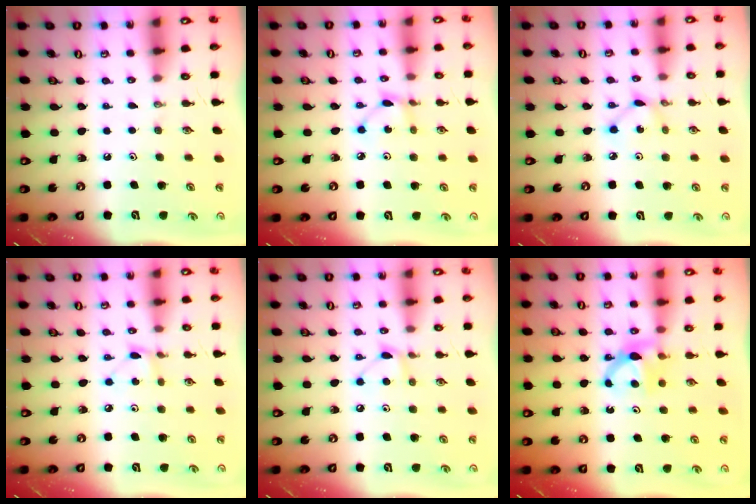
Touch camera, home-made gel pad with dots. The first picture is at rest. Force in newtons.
{"total": 2.2, "press": 2.2, "slide": 0.2}
{"total": 2.6, "press": 2.6, "slide": 0.1}
{"total": 3.8, "press": 3.8, "slide": 0.6}
{"total": 7.4, "press": 7.4, "slide": 0.6}
{"total": 7.1, "press": 7.1, "slide": 0.3}